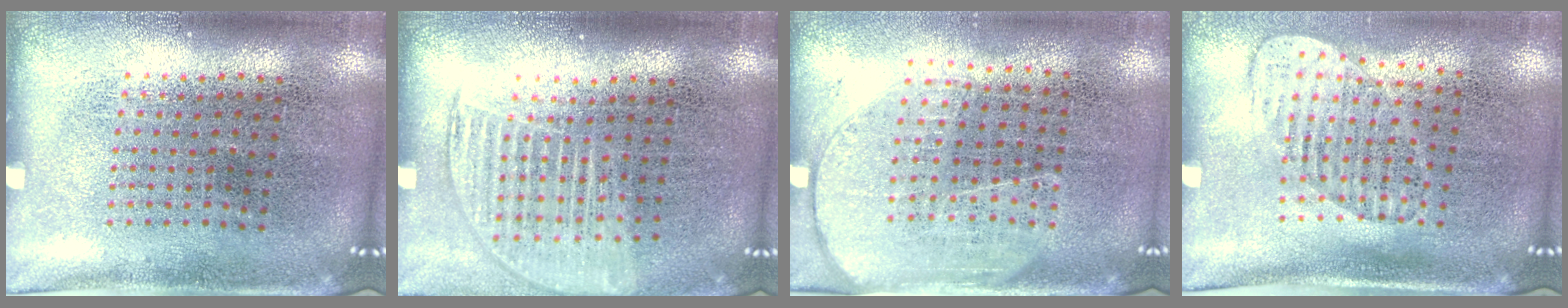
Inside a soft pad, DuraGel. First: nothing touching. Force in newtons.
{"total": 1.4, "press": 1.3, "slide": 0.5}
{"total": 1.9, "press": 1.5, "slide": 1.1}
{"total": 1.4, "press": 1.1, "slide": 0.9}